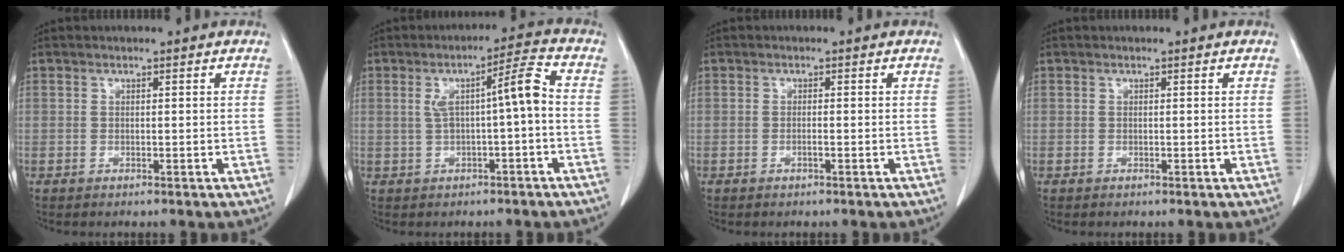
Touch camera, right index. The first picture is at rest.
{"total": 6.3, "force": [0.0, 0.2, 6.3], "torque": [-0.102, 0.022, 0.003]}
{"total": 0.7, "force": [-0.3, 0.0, 0.6], "torque": [-0.014, 0.001, -0.005]}
{"total": 0.0}